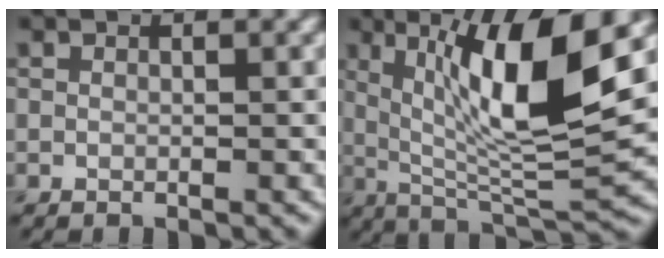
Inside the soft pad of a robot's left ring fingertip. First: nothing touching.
{"total": 11.4, "force": [3.0, 2.4, 10.7], "torque": [-0.170, -0.009, 0.060]}